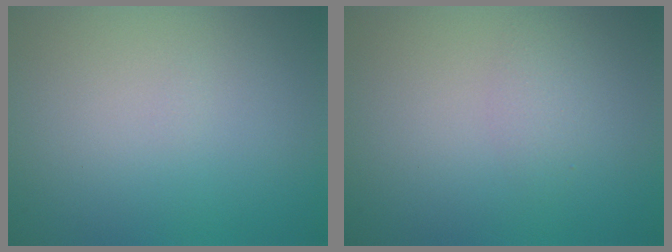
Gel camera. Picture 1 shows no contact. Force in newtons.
{"total": 1.3, "press": 1.3, "slide": 0.0}